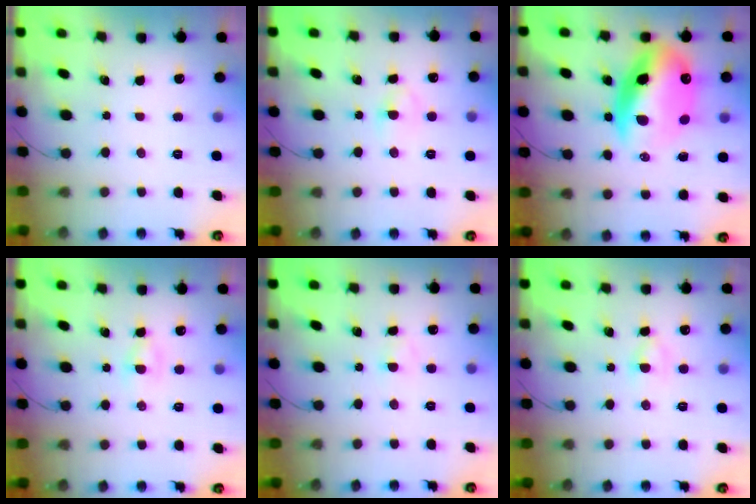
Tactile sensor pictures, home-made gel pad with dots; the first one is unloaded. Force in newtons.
{"total": 3.4, "press": 3.1, "slide": 1.3}
{"total": 20.9, "press": 20.2, "slide": 5.6}
{"total": 2.2, "press": 2.1, "slide": 0.9}
{"total": 1.8, "press": 1.6, "slide": 0.9}
{"total": 3.6, "press": 3.4, "slide": 1.1}